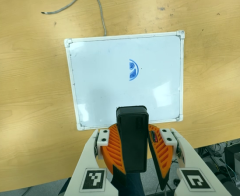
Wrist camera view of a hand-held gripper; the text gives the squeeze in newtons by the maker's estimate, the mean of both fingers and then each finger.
{"total": 10.7, "left": 10.1, "right": 11.4}